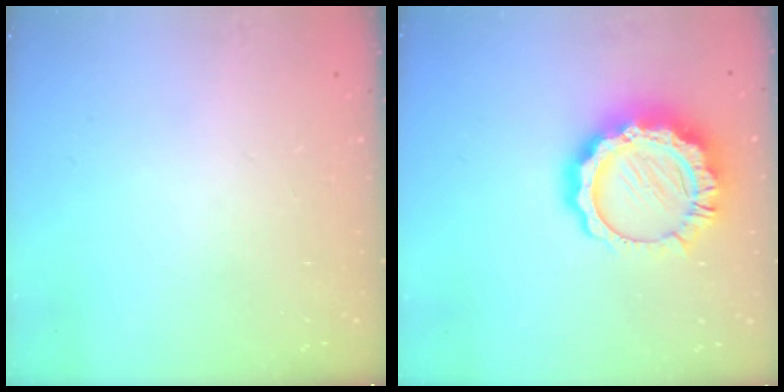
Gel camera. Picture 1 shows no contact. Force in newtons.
{"total": 14.8, "press": 14.7, "slide": 1.2}